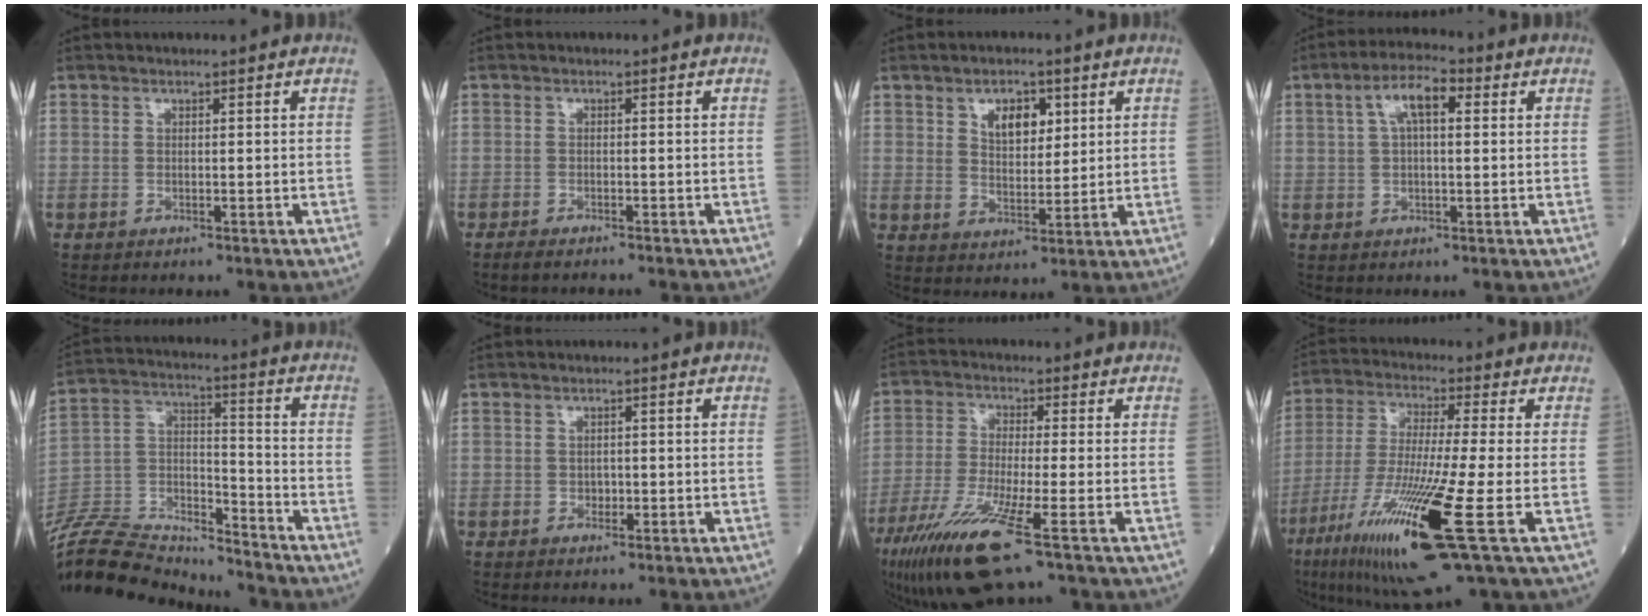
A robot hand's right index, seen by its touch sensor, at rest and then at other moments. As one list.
[{"total": 3.6, "force": [-3.2, 0.5, 1.6], "torque": [-0.022, -0.006, -0.044]}, {"total": 5.7, "force": [2.6, 3.0, 4.2], "torque": [-0.069, 0.003, 0.047]}, {"total": 6.4, "force": [2.0, 2.2, 5.7], "torque": [-0.109, 0.024, 0.033]}, {"total": 22.5, "force": [-21.5, 3.7, 5.4], "torque": [-0.153, 0.012, -0.362]}, {"total": 1.2, "force": [-0.3, 0.9, 0.7], "torque": [-0.009, 0.001, -0.003]}, {"total": 11.7, "force": [-6.4, 0.4, 9.8], "torque": [-0.202, -0.034, -0.119]}, {"total": 17.9, "force": [-7.4, 0.0, 16.4], "torque": [-0.320, -0.050, -0.136]}]